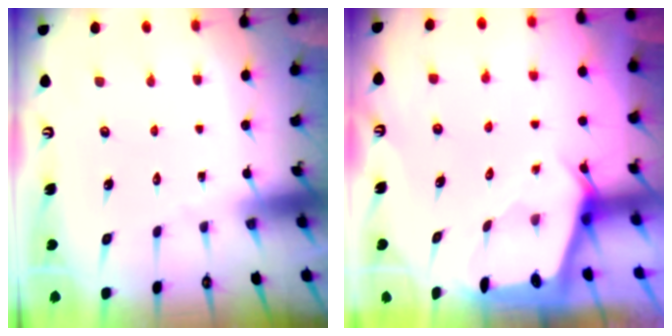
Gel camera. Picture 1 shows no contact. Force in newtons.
{"total": 2.3, "press": 2.3, "slide": 0.3}